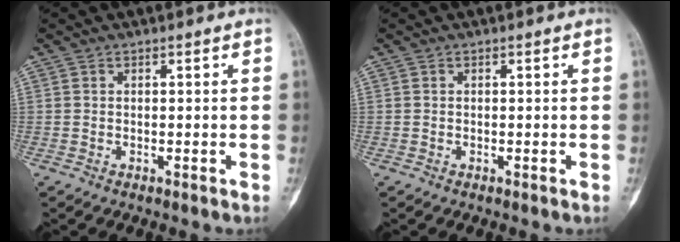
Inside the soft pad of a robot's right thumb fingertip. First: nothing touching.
{"total": 0.0}